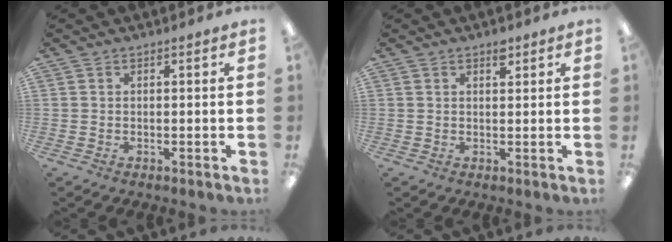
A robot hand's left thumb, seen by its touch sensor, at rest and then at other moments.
{"total": 2.2, "force": [1.5, 0.9, 1.2], "torque": [-0.010, -0.006, 0.024]}